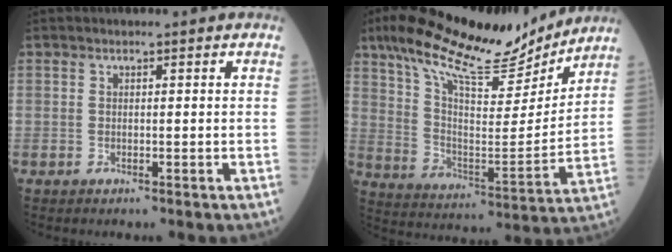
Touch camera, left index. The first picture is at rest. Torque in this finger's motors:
{"motor_torque": [1.07, -1.07, 0.57, 0.15]}